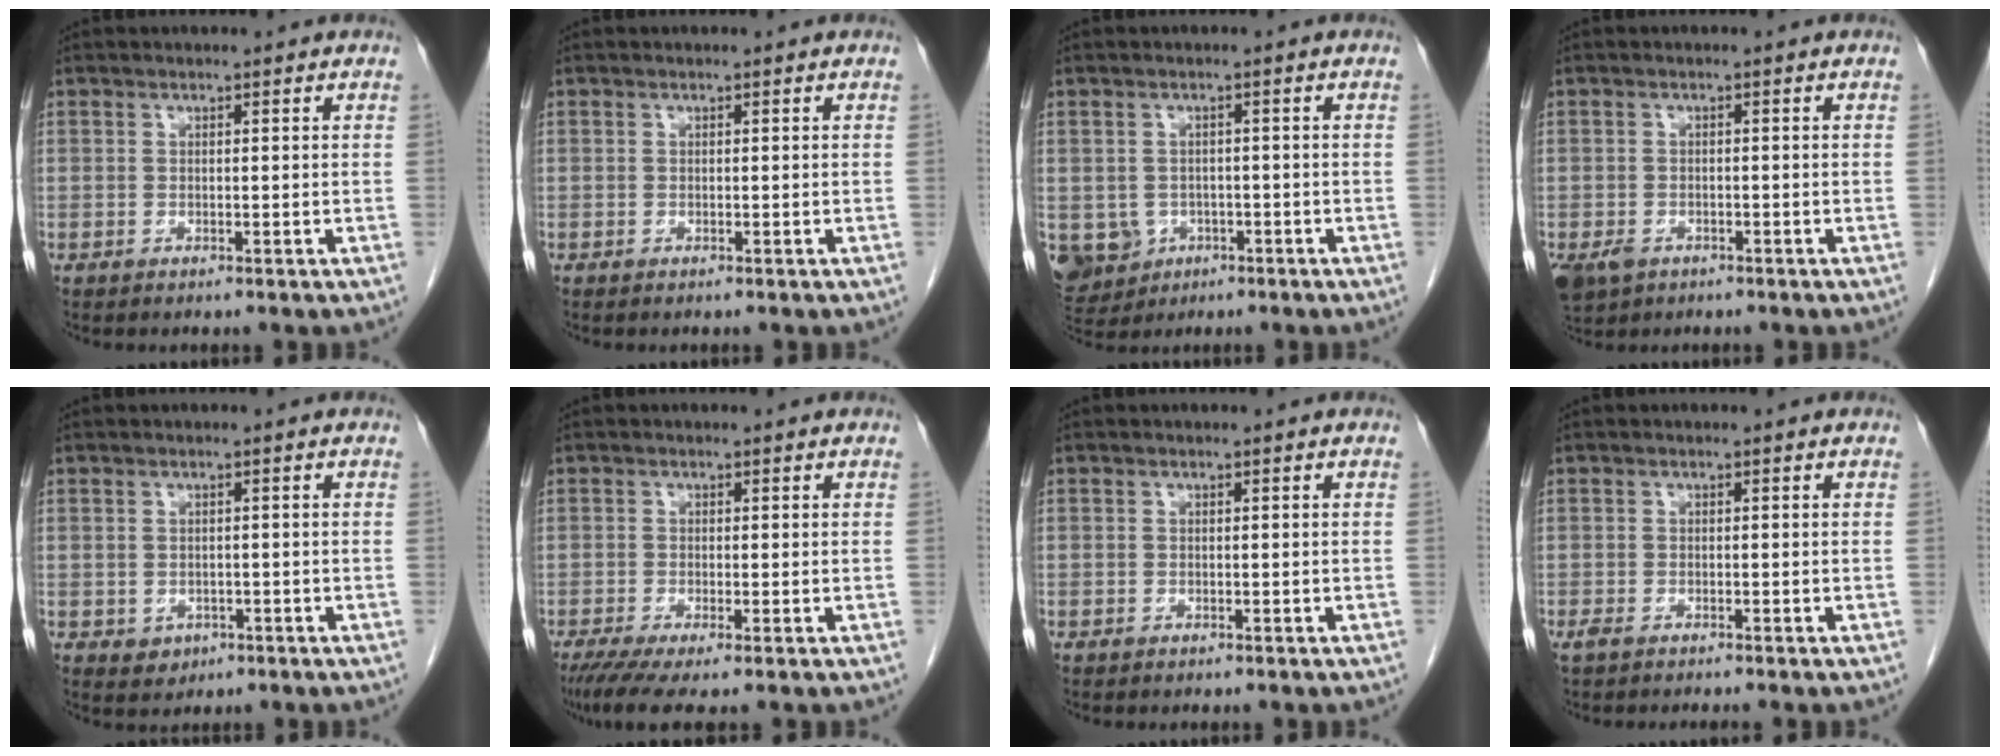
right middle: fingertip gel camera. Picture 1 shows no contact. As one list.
[{"total": 0.0}, {"total": 8.8, "force": [-3.3, 7.7, 2.7], "torque": [-0.077, 0.005, -0.040]}, {"total": 5.1, "force": [-2.9, 3.5, 2.2], "torque": [-0.047, -0.006, -0.044]}, {"total": 2.3, "force": [-0.8, 1.9, 0.8], "torque": [-0.009, 0.004, -0.002]}, {"total": 5.3, "force": [-3.5, 0.6, 3.9], "torque": [-0.065, -0.016, -0.063]}, {"total": 0.0}, {"total": 2.1, "force": [-1.7, 0.3, 1.2], "torque": [-0.021, -0.005, -0.027]}]